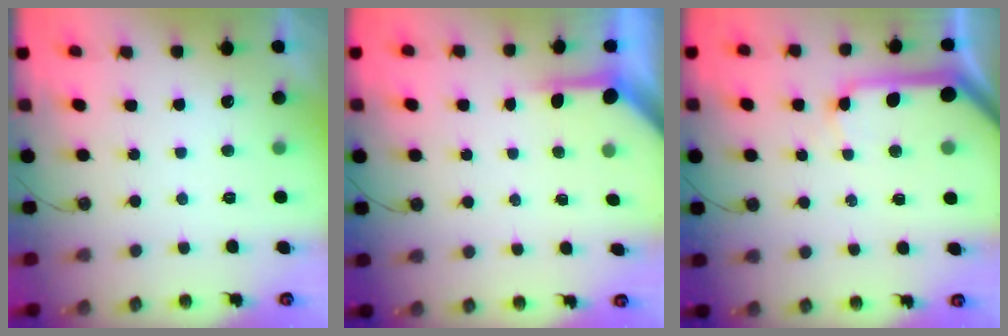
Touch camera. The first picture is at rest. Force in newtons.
{"total": 4.0, "press": 4.0, "slide": 0.3}
{"total": 12.8, "press": 12.7, "slide": 1.4}